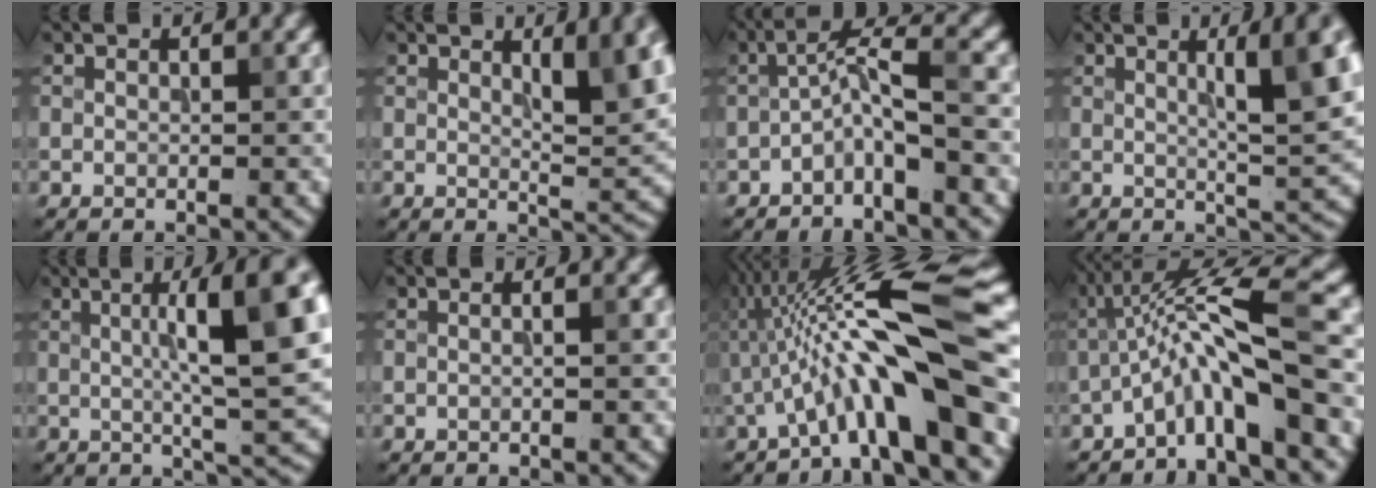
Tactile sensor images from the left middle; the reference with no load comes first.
{"total": 6.1, "force": [2.3, 1.6, 5.4], "torque": [-0.069, -0.001, 0.036]}
{"total": 3.6, "force": [-1.7, 0.6, 3.2], "torque": [-0.060, 0.020, -0.039]}
{"total": 7.9, "force": [2.3, 1.7, 7.4], "torque": [-0.088, 0.004, 0.036]}
{"total": 11.1, "force": [2.5, 2.3, 10.6], "torque": [-0.134, 0.013, 0.035]}
{"total": 1.2, "force": [0.2, 0.5, 1.1], "torque": [-0.008, -0.011, -0.010]}
{"total": 12.4, "force": [-1.0, 2.1, 12.2], "torque": [-0.190, 0.029, -0.019]}
{"total": 8.0, "force": [-2.0, 1.3, 7.7], "torque": [-0.132, 0.020, -0.046]}